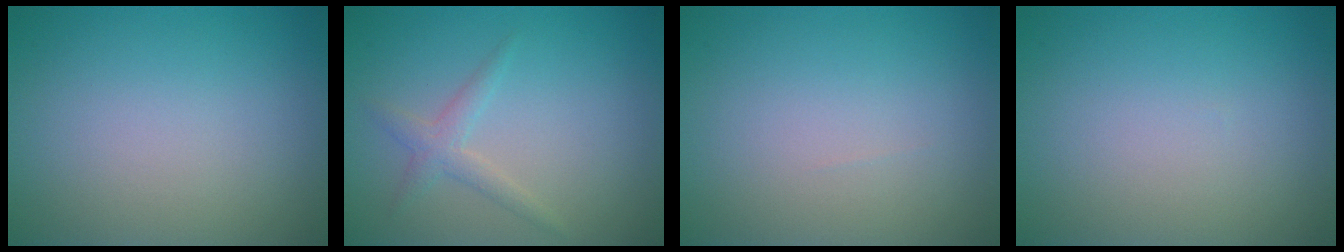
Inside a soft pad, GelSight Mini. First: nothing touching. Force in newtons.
{"total": 1.7, "press": 1.7, "slide": 0.1}
{"total": 0.0}
{"total": 0.0}